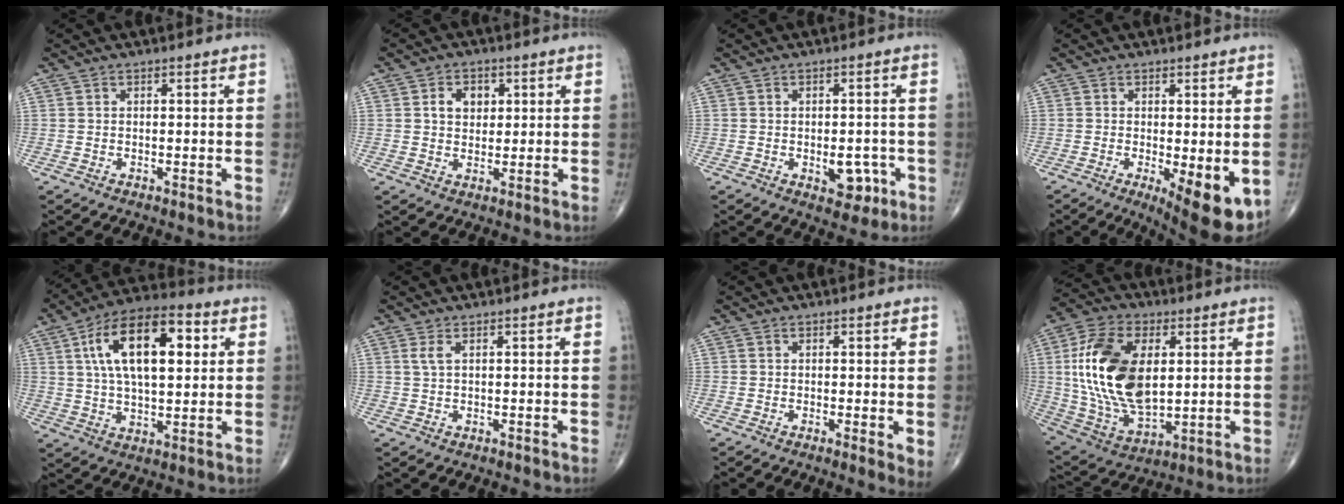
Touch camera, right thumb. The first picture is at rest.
{"total": 4.8, "force": [1.4, 3.6, 2.8], "torque": [-0.023, -0.002, 0.020]}
{"total": 5.5, "force": [-1.7, 3.2, 4.1], "torque": [-0.028, 0.006, -0.015]}
{"total": 9.5, "force": [-2.6, 3.0, 8.7], "torque": [-0.114, -0.022, -0.031]}
{"total": 18.6, "force": [5.1, 8.7, 15.6], "torque": [-0.248, 0.009, 0.080]}
{"total": 1.5, "force": [0.6, 0.4, 1.3], "torque": [-0.036, 0.006, 0.015]}
{"total": 2.8, "force": [0.1, 0.8, 2.7], "torque": [-0.038, -0.010, -0.002]}
{"total": 21.6, "force": [3.3, 12.2, 17.6], "torque": [-0.337, -0.014, 0.065]}